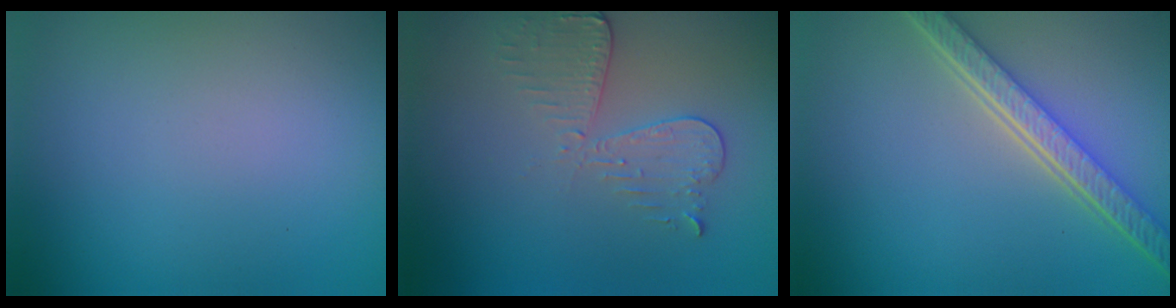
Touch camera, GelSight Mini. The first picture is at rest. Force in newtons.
{"total": 2.9, "press": 2.7, "slide": 1.2}
{"total": 5.5, "press": 4.1, "slide": 3.8}